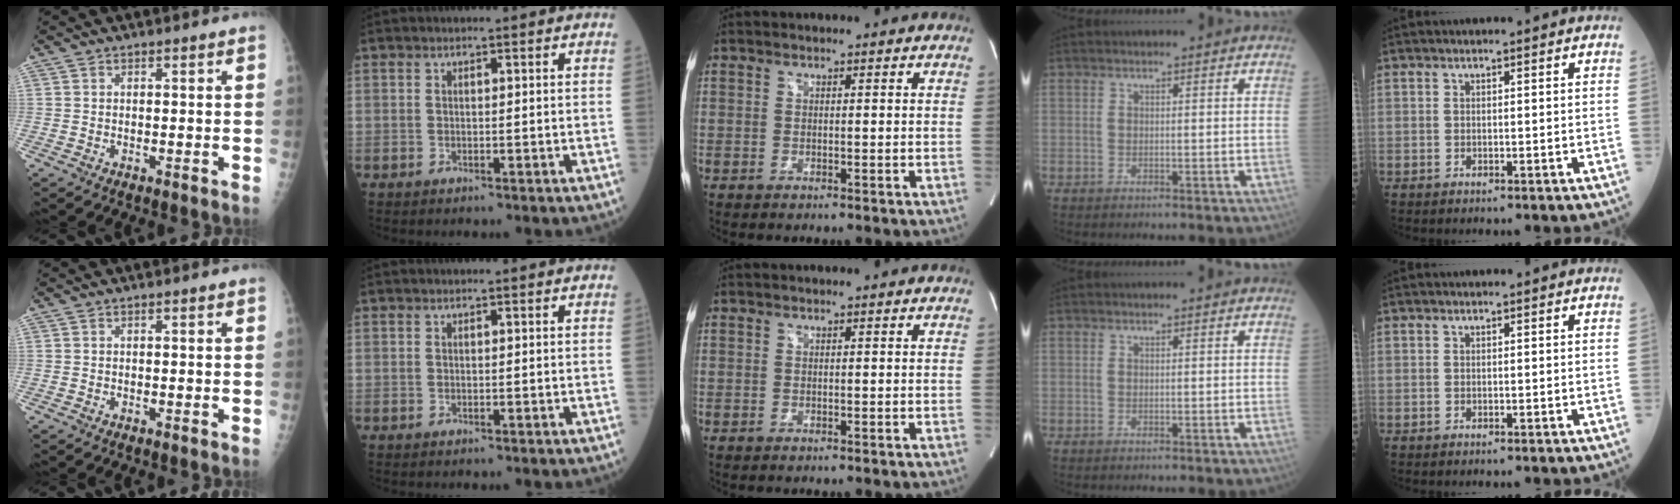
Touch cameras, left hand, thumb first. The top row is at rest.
{}